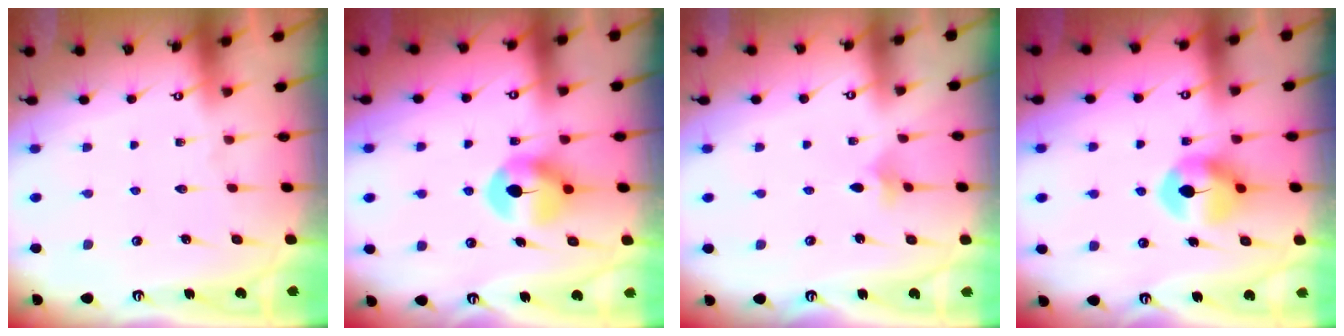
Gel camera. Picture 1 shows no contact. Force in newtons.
{"total": 8.4, "press": 8.3, "slide": 1.2}
{"total": 3.0, "press": 2.9, "slide": 0.8}
{"total": 7.8, "press": 7.8, "slide": 0.2}